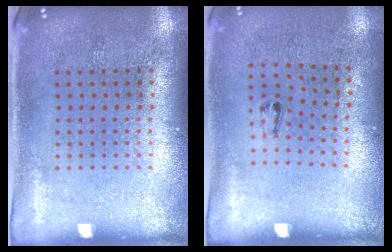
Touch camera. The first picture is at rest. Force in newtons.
{"total": 0.6, "press": 0.3, "slide": 0.5}